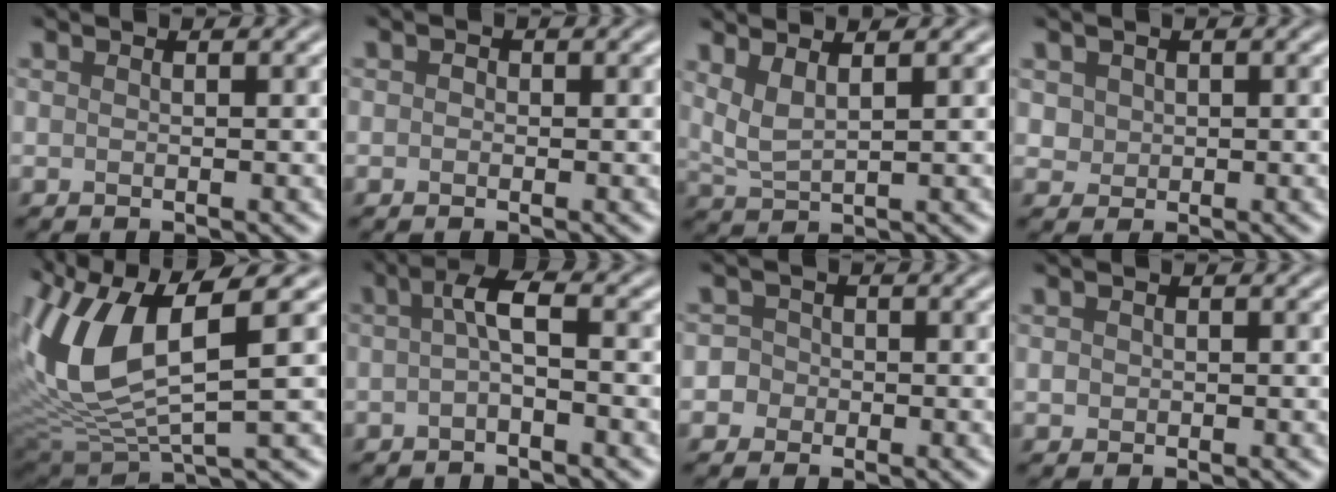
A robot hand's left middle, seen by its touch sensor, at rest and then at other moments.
{"total": 0.7, "force": [-0.1, 0.6, 0.2], "torque": [-0.003, -0.006, -0.008]}
{"total": 2.5, "force": [1.4, 0.7, 2.0], "torque": [-0.044, -0.007, 0.031]}
{"total": 1.6, "force": [0.5, 1.4, 0.5], "torque": [-0.014, -0.005, 0.019]}
{"total": 10.0, "force": [1.7, 4.3, 8.9], "torque": [-0.207, -0.009, 0.033]}
{"total": 2.5, "force": [-0.4, 0.6, 2.4], "torque": [-0.047, 0.003, -0.012]}
{"total": 3.2, "force": [-0.7, 3.1, 0.7], "torque": [0.019, 0.016, -0.035]}
{"total": 0.7, "force": [-0.1, 0.6, 0.1], "torque": [-0.001, -0.002, 0.000]}